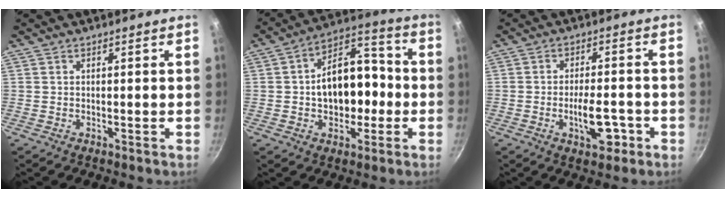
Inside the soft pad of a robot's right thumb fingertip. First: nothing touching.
{"total": 14.8, "force": [-1.0, 9.3, 11.4], "torque": [-0.135, 0.039, -0.022]}
{"total": 7.1, "force": [-2.6, 3.3, 5.8], "torque": [-0.081, 0.016, -0.038]}